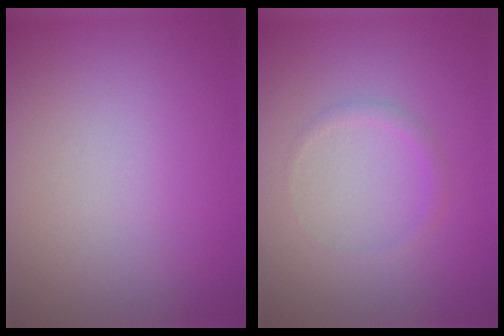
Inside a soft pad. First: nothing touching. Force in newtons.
{"total": 0.9, "press": 0.9, "slide": 0.0}